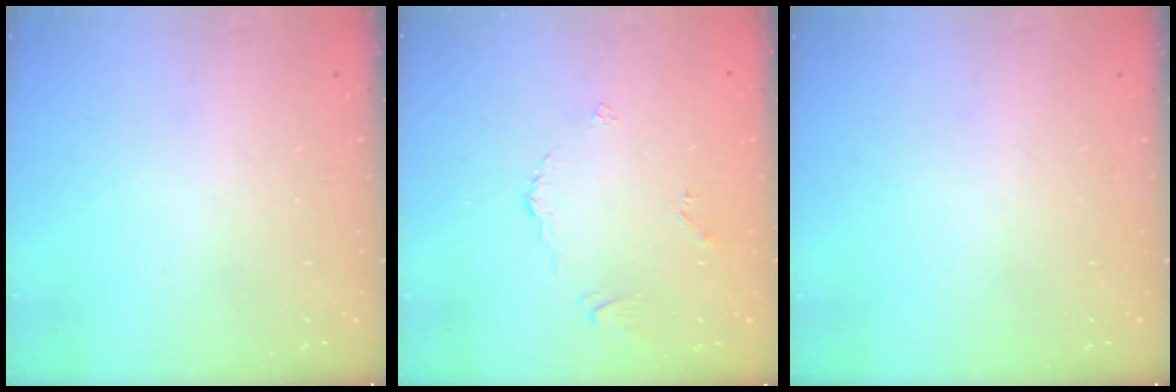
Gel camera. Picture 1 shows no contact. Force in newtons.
{"total": 2.7, "press": 2.6, "slide": 0.6}
{"total": 0.0}